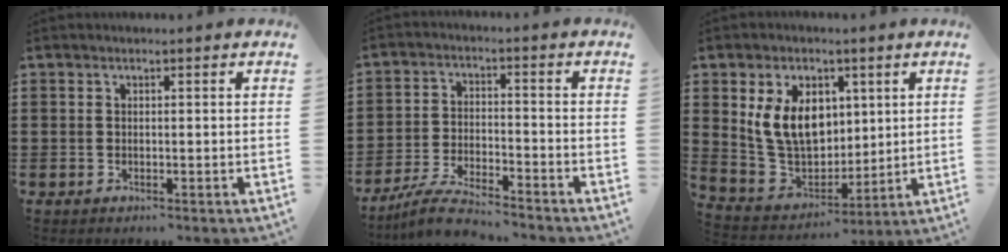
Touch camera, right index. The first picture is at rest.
{"total": 5.9, "force": [-5.5, 0.3, 1.9], "torque": [-0.050, -0.004, -0.109]}
{"total": 10.5, "force": [2.8, 7.7, 6.5], "torque": [-0.167, 0.010, 0.051]}